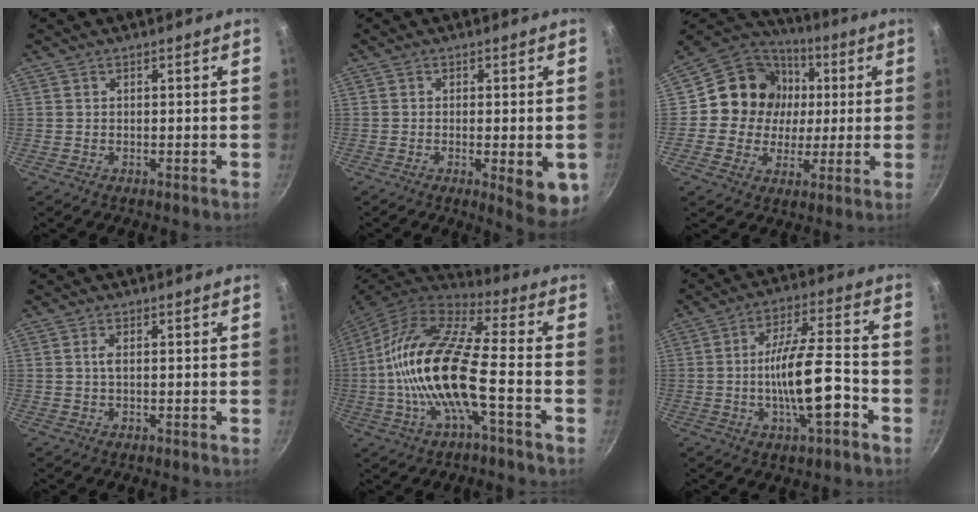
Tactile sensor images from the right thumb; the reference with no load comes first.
{"total": 7.8, "force": [-2.0, 2.3, 7.2], "torque": [-0.081, -0.005, -0.020]}
{"total": 15.4, "force": [1.9, 14.1, 5.8], "torque": [-0.075, 0.015, 0.022]}
{"total": 1.4, "force": [0.2, 0.5, 1.2], "torque": [-0.026, 0.002, 0.003]}
{"total": 18.7, "force": [-3.5, 5.8, 17.5], "torque": [-0.336, 0.036, -0.085]}
{"total": 13.2, "force": [-4.1, 3.5, 12.0], "torque": [-0.197, 0.029, -0.071]}